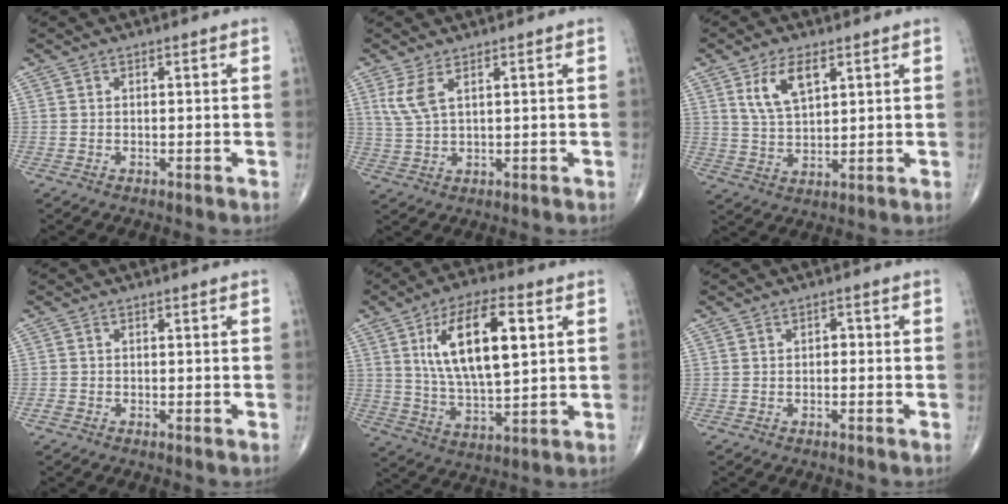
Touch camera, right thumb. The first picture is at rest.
{"total": 4.5, "force": [2.1, 1.4, 3.7], "torque": [-0.091, -0.006, 0.055]}
{"total": 7.6, "force": [3.6, 3.5, 5.7], "torque": [-0.099, -0.015, 0.074]}
{"total": 0.9, "force": [-0.4, 0.5, 0.7], "torque": [-0.014, -0.003, -0.012]}
{"total": 16.9, "force": [4.9, 6.9, 14.6], "torque": [-0.245, -0.010, 0.090]}
{"total": 1.2, "force": [-0.1, 0.9, 0.8], "torque": [-0.004, 0.004, -0.005]}